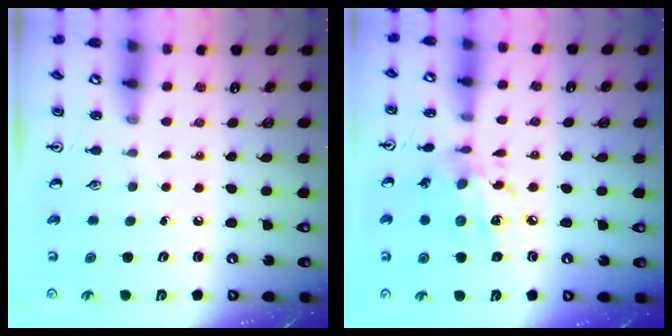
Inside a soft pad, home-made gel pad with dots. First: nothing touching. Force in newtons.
{"total": 11.3, "press": 11.3, "slide": 0.7}